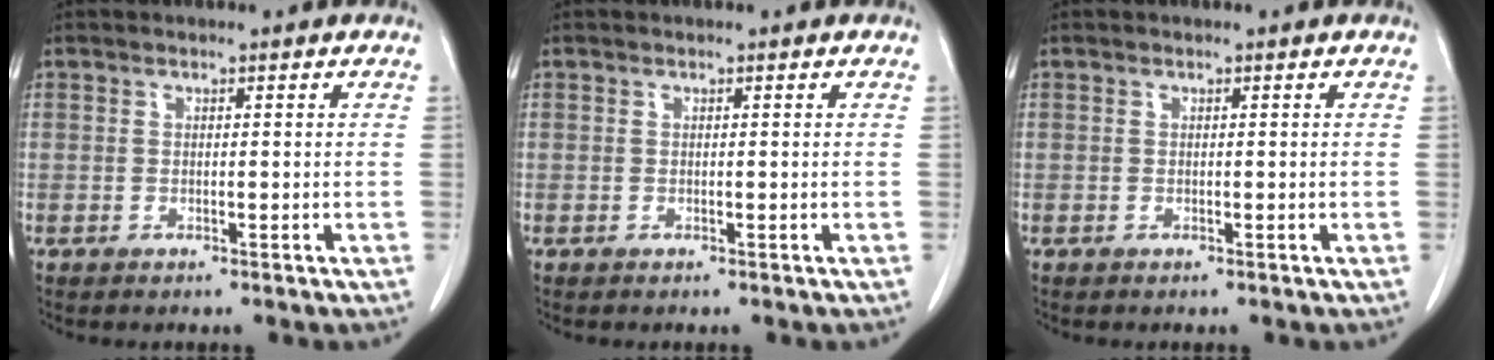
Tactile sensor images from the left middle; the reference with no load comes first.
{"total": 0.0}
{"total": 0.0}